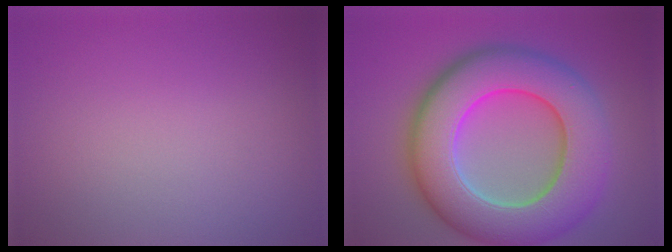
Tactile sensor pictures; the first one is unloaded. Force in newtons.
{"total": 12.6, "press": 12.5, "slide": 0.8}